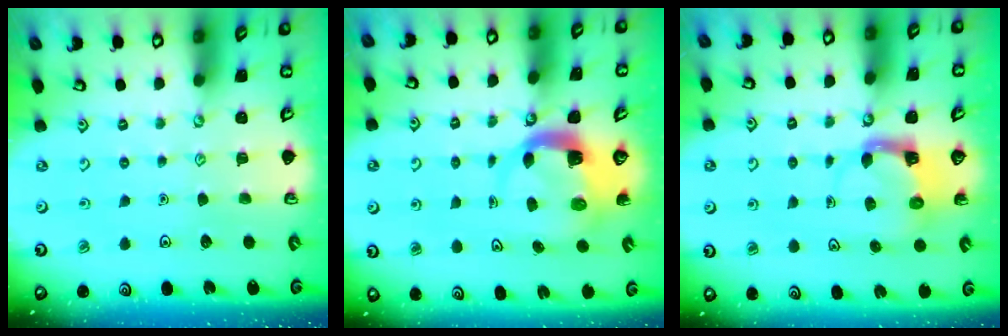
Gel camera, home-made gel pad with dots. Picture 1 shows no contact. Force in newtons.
{"total": 4.6, "press": 4.5, "slide": 0.5}
{"total": 3.7, "press": 3.7, "slide": 0.6}